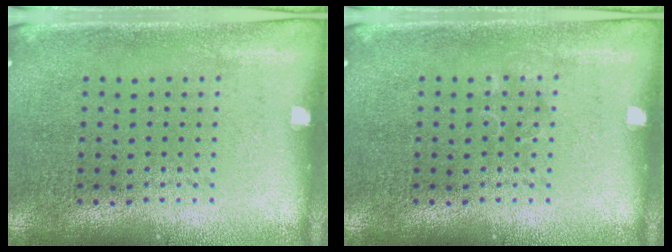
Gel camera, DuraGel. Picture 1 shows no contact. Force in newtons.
{"total": 0.5, "press": 0.5, "slide": 0.1}